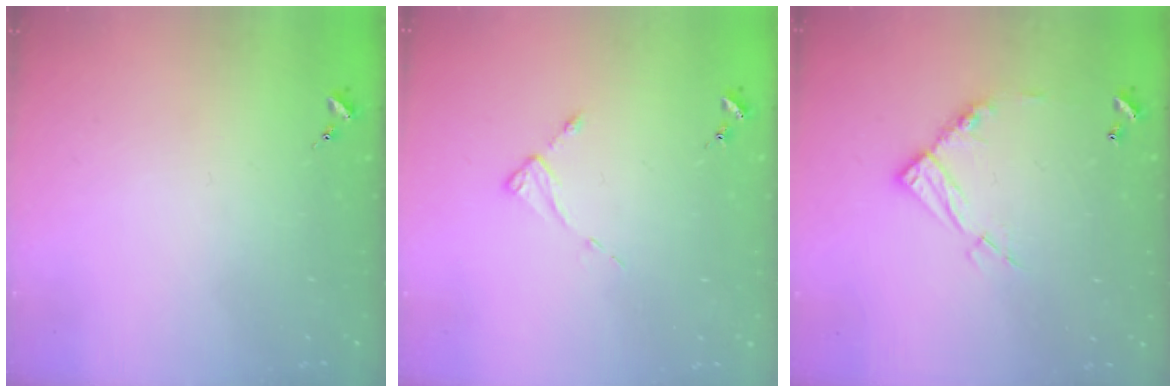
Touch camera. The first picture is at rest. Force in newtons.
{"total": 2.6, "press": 2.6, "slide": 0.4}
{"total": 12.2, "press": 12.1, "slide": 0.9}